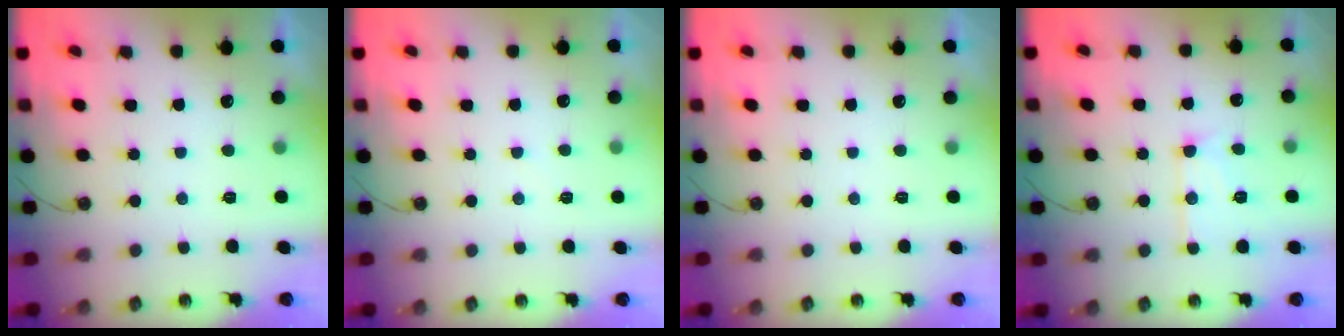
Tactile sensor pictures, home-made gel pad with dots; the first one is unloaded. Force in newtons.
{"total": 3.7, "press": 3.7, "slide": 0.6}
{"total": 0.0}
{"total": 10.9, "press": 10.9, "slide": 1.0}